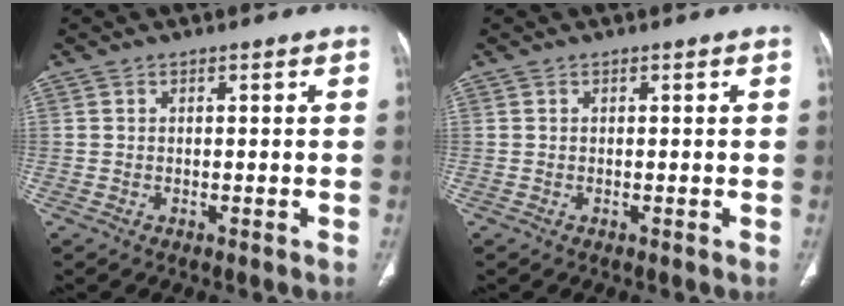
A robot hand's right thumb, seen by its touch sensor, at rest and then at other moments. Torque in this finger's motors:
{"motor_torque": [0.06, 0.01, -0.08, -0.08, 0.01]}